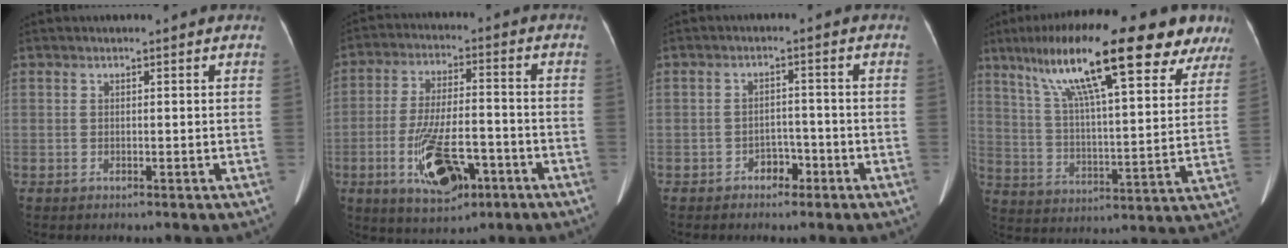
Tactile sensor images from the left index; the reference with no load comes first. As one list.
[{"total": 12.1, "force": [-5.2, 4.4, 10.0], "torque": [-0.194, -0.005, -0.081]}, {"total": 2.6, "force": [-1.8, 1.6, 1.0], "torque": [-0.012, 0.007, -0.026]}, {"total": 24.7, "force": [16.1, 4.7, 18.1], "torque": [-0.298, 0.051, 0.242]}]